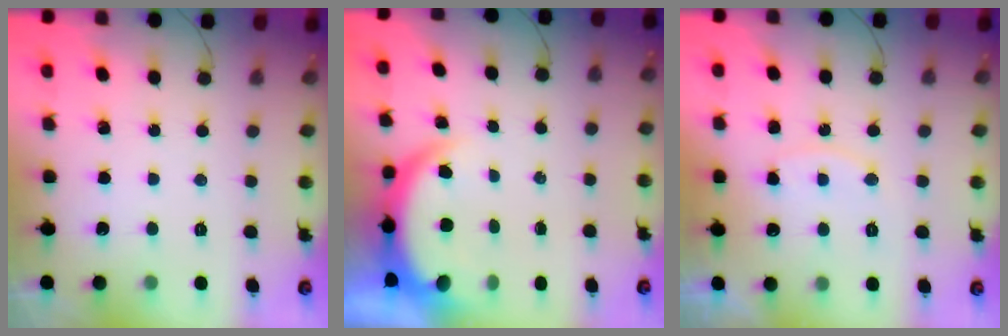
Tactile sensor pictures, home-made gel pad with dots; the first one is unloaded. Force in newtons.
{"total": 5.6, "press": 5.6, "slide": 0.5}
{"total": 7.9, "press": 7.9, "slide": 0.1}